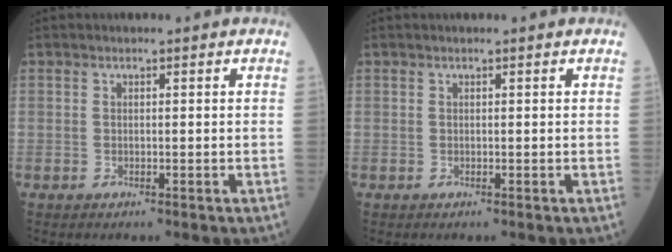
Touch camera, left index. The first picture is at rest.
{"total": 0.0}